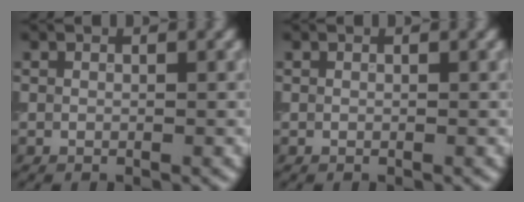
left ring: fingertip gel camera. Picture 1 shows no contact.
{"total": 0.0}